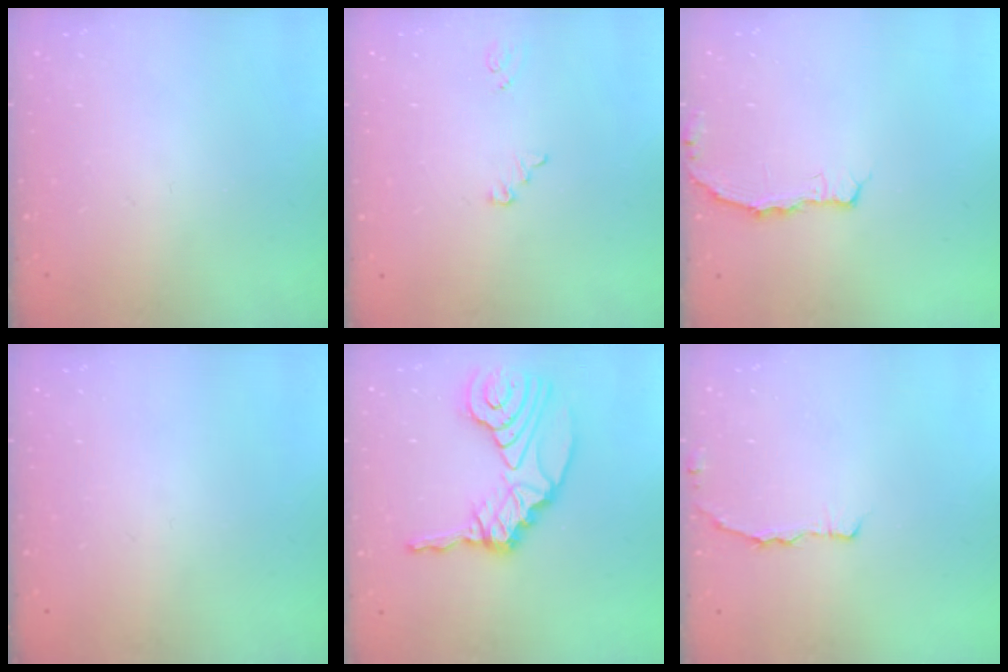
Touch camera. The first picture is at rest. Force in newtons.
{"total": 2.6, "press": 2.5, "slide": 0.3}
{"total": 2.9, "press": 2.9, "slide": 0.5}
{"total": 0.0}
{"total": 15.6, "press": 15.4, "slide": 2.1}
{"total": 3.3, "press": 3.3, "slide": 0.4}